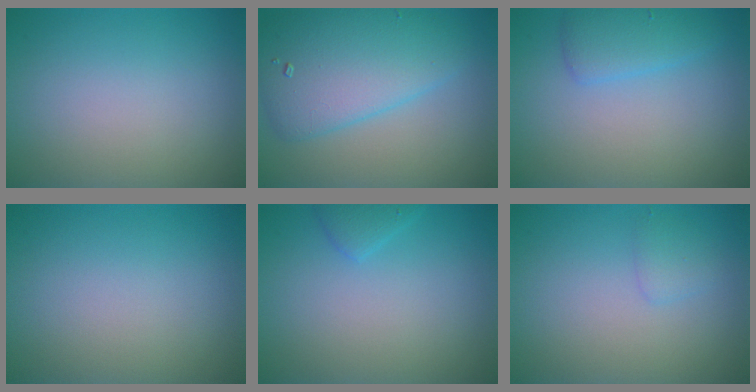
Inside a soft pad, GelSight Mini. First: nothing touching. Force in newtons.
{"total": 6.5, "press": 6.5, "slide": 0.2}
{"total": 2.4, "press": 2.4, "slide": 0.3}
{"total": 0.0}
{"total": 1.2, "press": 1.2, "slide": 0.2}
{"total": 1.1, "press": 1.1, "slide": 0.1}